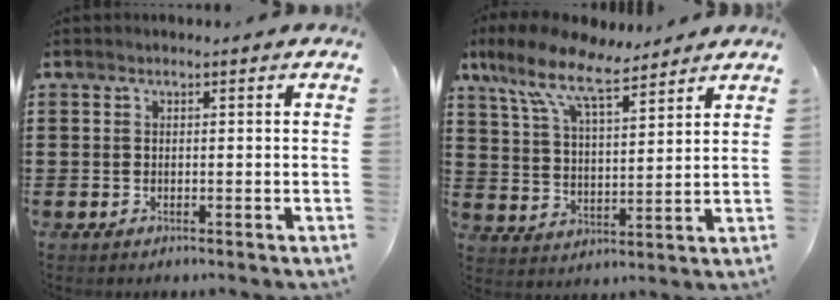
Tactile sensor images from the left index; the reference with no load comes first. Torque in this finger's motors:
{"motor_torque": [2.03, -0.11, 0.48, 0.21]}